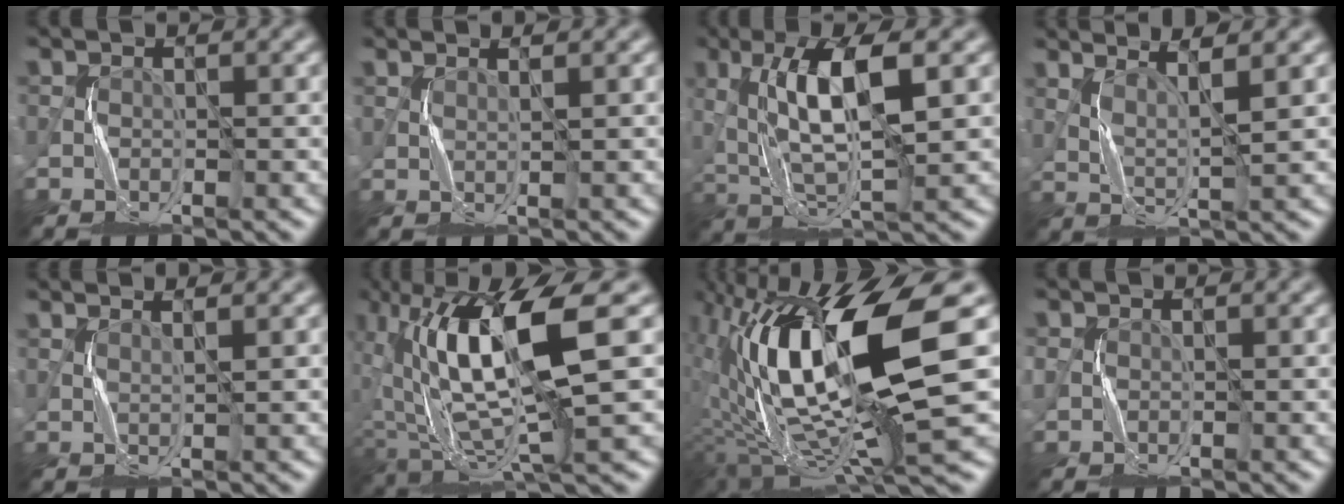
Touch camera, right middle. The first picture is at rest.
{"total": 1.1, "force": [1.0, -0.5, 0.0], "torque": [-0.005, -0.006, 0.019]}
{"total": 7.6, "force": [2.1, 1.9, 7.1], "torque": [-0.135, -0.004, 0.042]}
{"total": 3.0, "force": [2.4, -0.2, 1.9], "torque": [-0.052, -0.007, 0.050]}
{"total": 1.3, "force": [1.2, -0.4, 0.2], "torque": [-0.007, -0.007, 0.021]}
{"total": 11.3, "force": [1.9, 3.1, 10.7], "torque": [-0.210, -0.007, 0.043]}
{"total": 16.2, "force": [1.4, 5.2, 15.3], "torque": [-0.306, 0.001, 0.038]}
{"total": 0.7, "force": [0.3, 0.6, -0.2], "torque": [-0.001, -0.001, 0.008]}